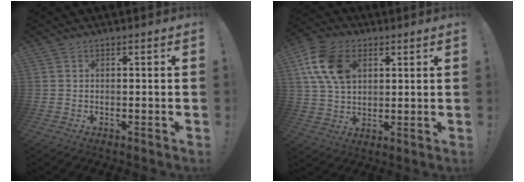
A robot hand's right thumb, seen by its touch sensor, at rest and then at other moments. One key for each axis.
{"total": 14.6, "fx": 5.0, "fy": 10.3, "fz": 9.1, "tx": -0.159, "ty": -0.005, "tz": 0.101}